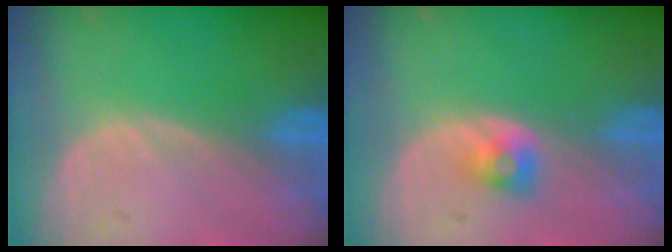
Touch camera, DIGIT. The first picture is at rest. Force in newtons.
{"total": 2.3, "press": 2.2, "slide": 0.5}